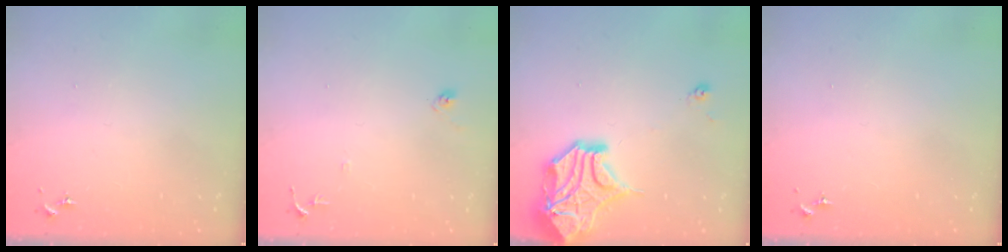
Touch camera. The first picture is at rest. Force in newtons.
{"total": 6.4, "press": 6.4, "slide": 0.6}
{"total": 16.4, "press": 16.2, "slide": 2.5}
{"total": 0.0}